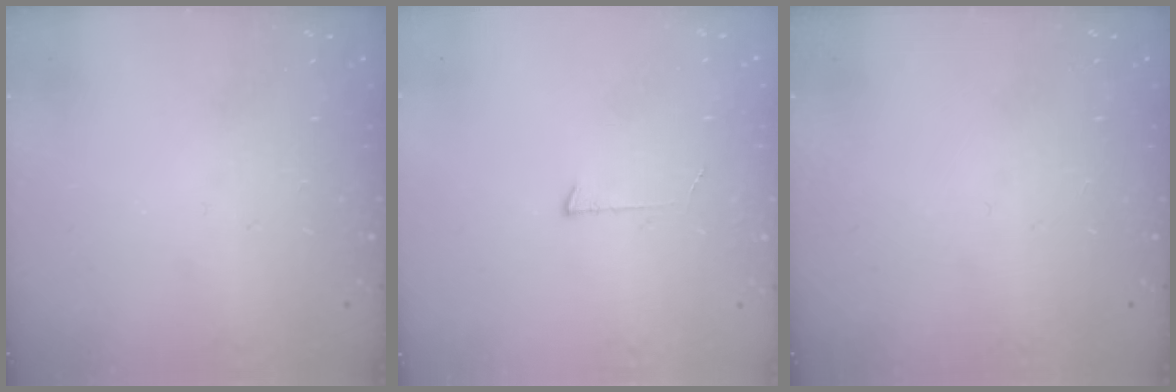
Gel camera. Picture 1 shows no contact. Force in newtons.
{"total": 3.0, "press": 3.0, "slide": 0.3}
{"total": 0.0}